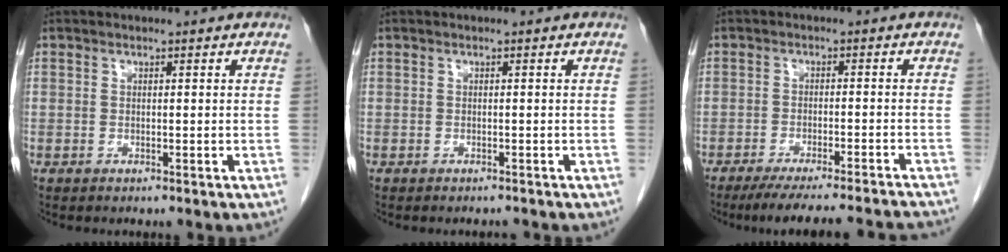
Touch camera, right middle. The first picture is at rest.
{"total": 0.9, "force": [-0.9, 0.1, 0.0], "torque": [-0.004, -0.003, -0.012]}
{"total": 16.7, "force": [-15.5, 0.1, 6.4], "torque": [-0.075, -0.022, -0.203]}